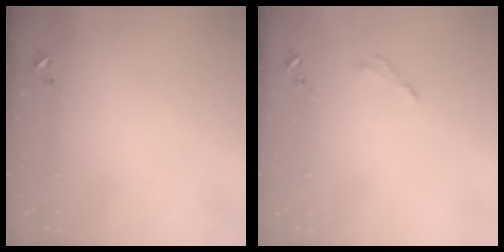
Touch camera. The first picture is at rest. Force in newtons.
{"total": 2.5, "press": 2.5, "slide": 0.2}